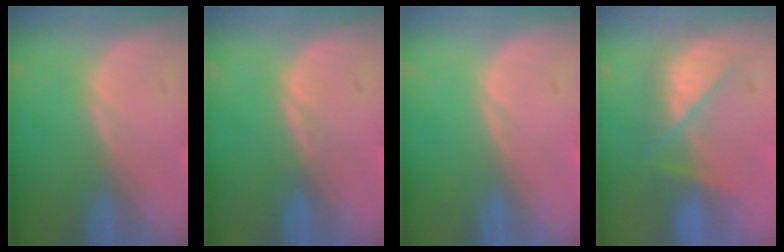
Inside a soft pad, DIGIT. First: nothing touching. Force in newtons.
{"total": 1.1, "press": 1.0, "slide": 0.2}
{"total": 0.0}
{"total": 7.0, "press": 6.9, "slide": 1.1}